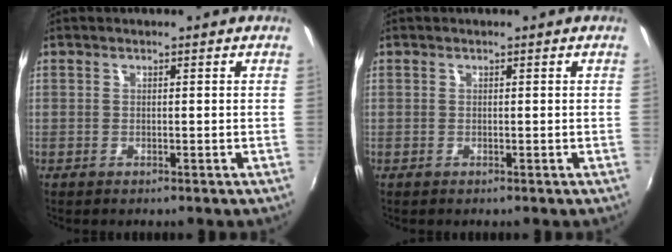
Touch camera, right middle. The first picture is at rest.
{"total": 0.0}